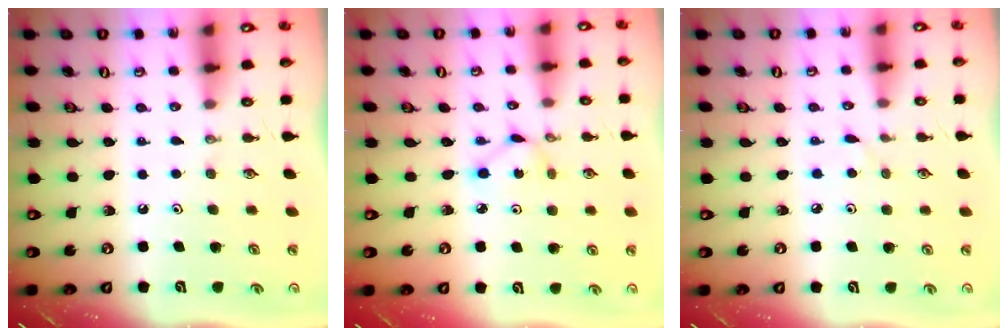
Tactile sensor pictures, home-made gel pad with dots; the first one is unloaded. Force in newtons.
{"total": 3.0, "press": 3.0, "slide": 0.1}
{"total": 2.2, "press": 2.2, "slide": 0.3}